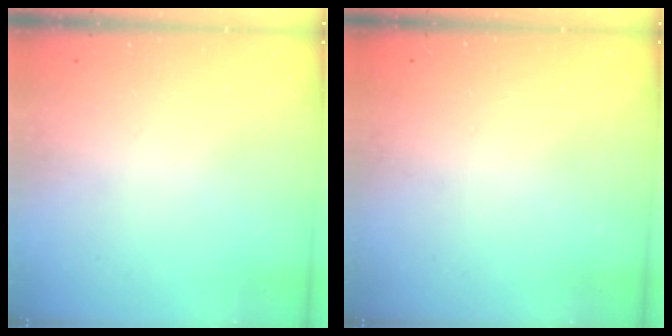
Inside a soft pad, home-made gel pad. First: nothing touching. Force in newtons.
{"total": 0.0}